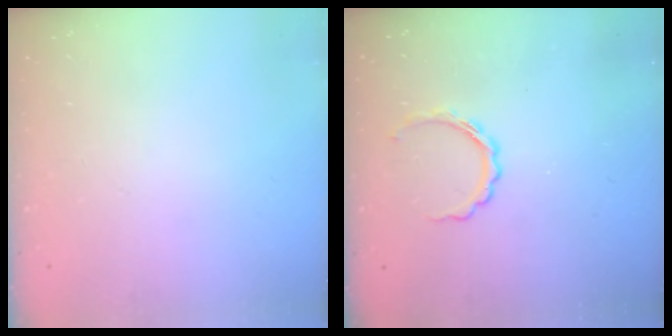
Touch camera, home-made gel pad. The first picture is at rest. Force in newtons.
{"total": 5.5, "press": 5.5, "slide": 0.4}